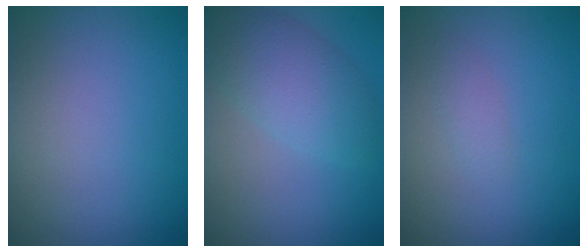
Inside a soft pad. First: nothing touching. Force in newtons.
{"total": 4.7, "press": 4.7, "slide": 0.2}
{"total": 1.0, "press": 1.0, "slide": 0.1}